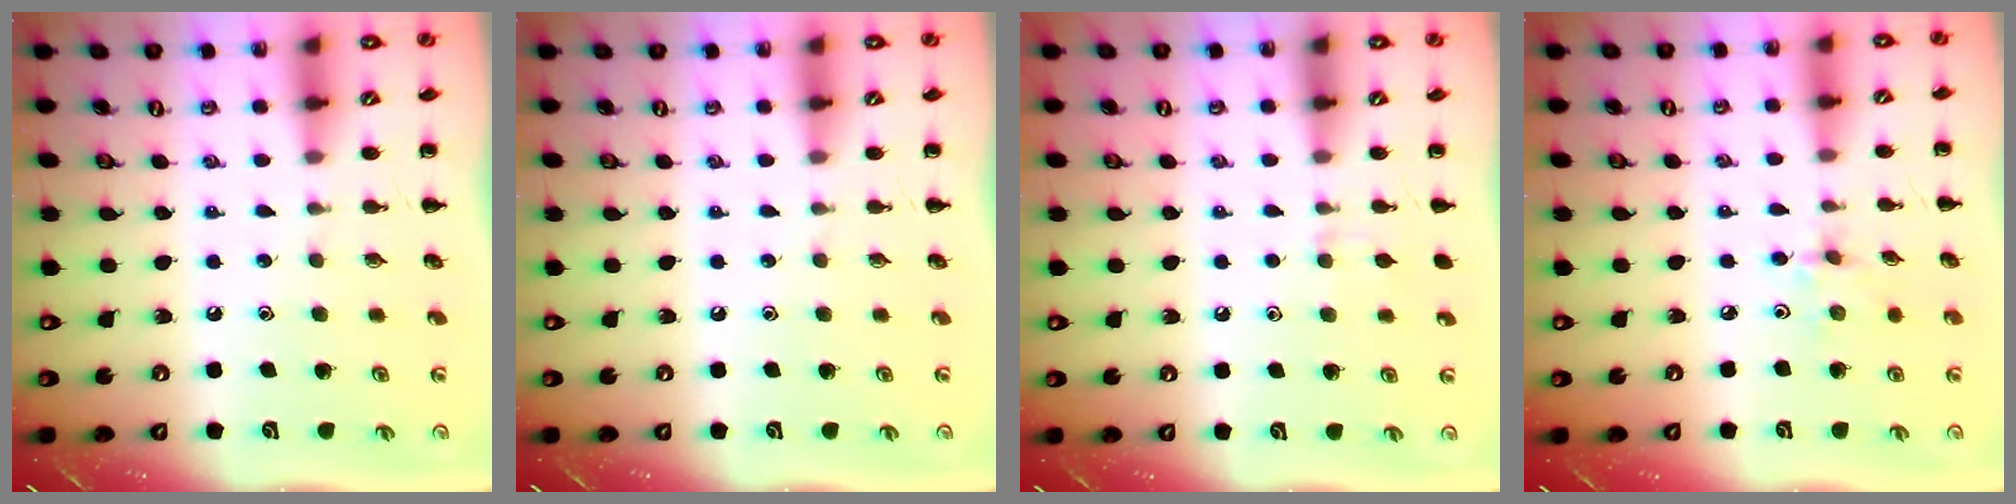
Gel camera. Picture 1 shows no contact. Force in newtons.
{"total": 0.0}
{"total": 6.2, "press": 5.8, "slide": 2.2}
{"total": 3.0, "press": 2.8, "slide": 0.9}